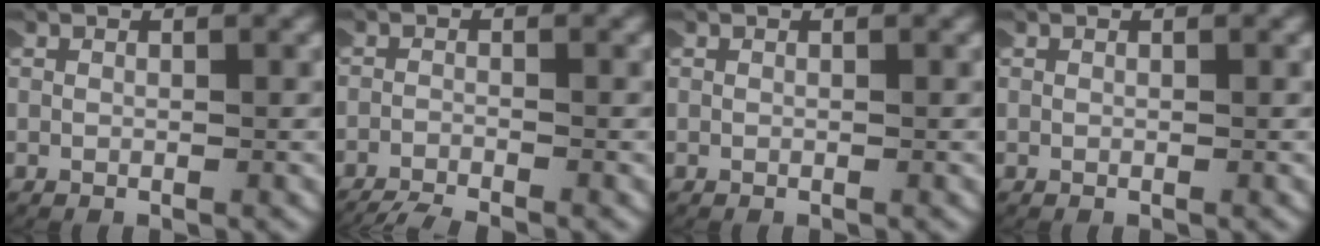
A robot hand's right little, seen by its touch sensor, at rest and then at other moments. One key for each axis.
{"total": 6.1, "fx": -5.9, "fy": 1.5, "fz": 0.9, "tx": -0.018, "ty": -0.020, "tz": -0.088}
{"total": 0.0}
{"total": 0.0}